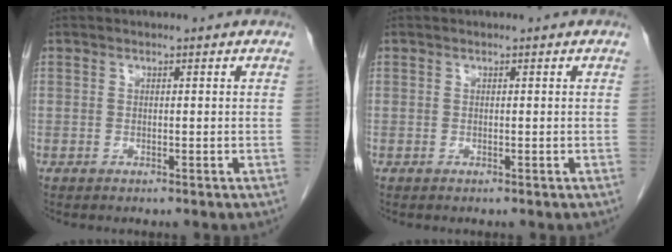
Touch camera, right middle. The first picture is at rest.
{"total": 0.0}